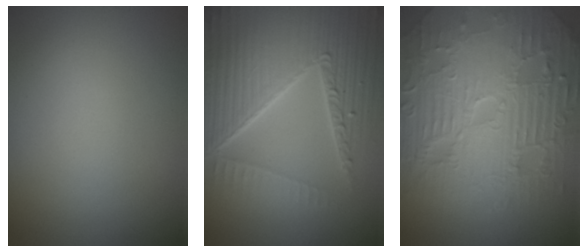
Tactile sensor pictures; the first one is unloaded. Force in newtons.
{"total": 9.0, "press": 6.2, "slide": 6.6}
{"total": 11.6, "press": 7.5, "slide": 8.9}